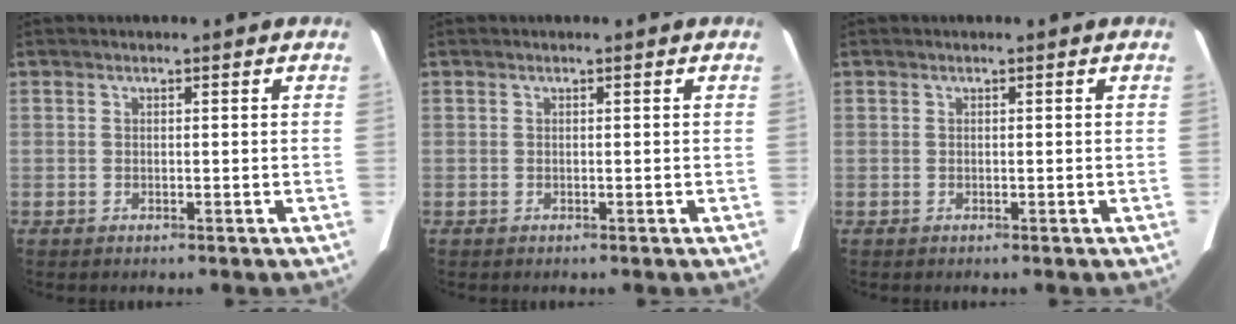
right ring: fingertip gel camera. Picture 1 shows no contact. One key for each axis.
{"total": 0.0}
{"total": 0.0}